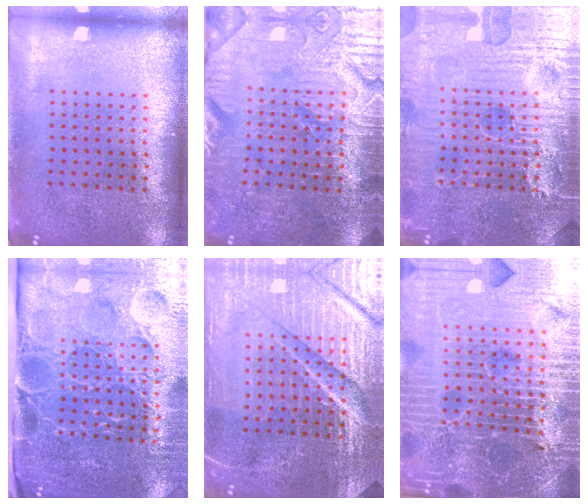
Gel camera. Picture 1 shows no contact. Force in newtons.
{"total": 4.0, "press": 3.9, "slide": 1.0}
{"total": 7.9, "press": 7.8, "slide": 0.9}
{"total": 5.0, "press": 4.1, "slide": 2.8}
{"total": 5.9, "press": 5.3, "slide": 2.4}
{"total": 7.3, "press": 6.4, "slide": 3.7}